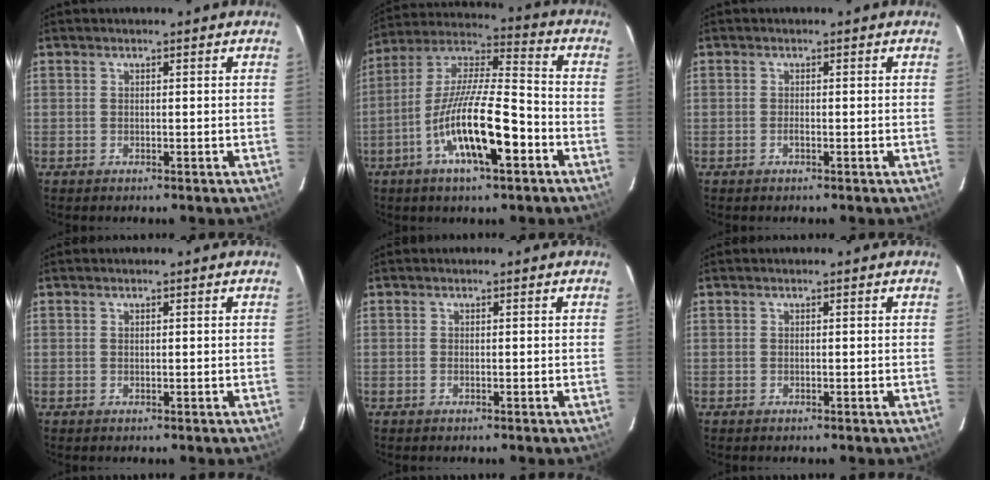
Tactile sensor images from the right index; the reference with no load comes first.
{"total": 16.7, "force": [-6.7, 3.9, 14.8], "torque": [-0.280, -0.010, -0.125]}
{"total": 0.6, "force": [-0.3, 0.2, 0.4], "torque": [-0.007, 0.002, -0.007]}
{"total": 0.0}
{"total": 0.0}
{"total": 0.0}